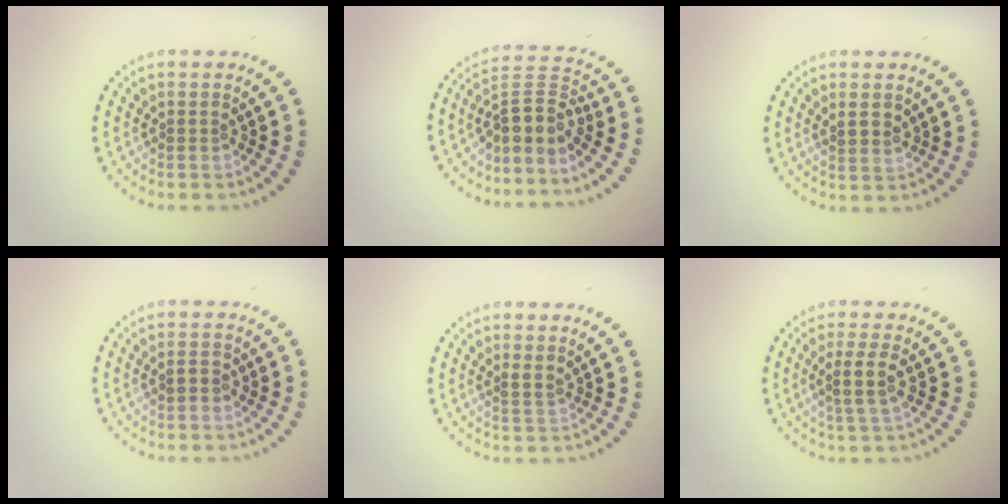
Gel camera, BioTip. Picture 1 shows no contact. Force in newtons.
{"total": 3.5, "press": 2.6, "slide": 2.3}
{"total": 1.3, "press": 1.2, "slide": 0.6}
{"total": 0.7, "press": 0.7, "slide": 0.3}
{"total": 1.0, "press": 0.6, "slide": 0.8}
{"total": 2.4, "press": 2.0, "slide": 1.4}